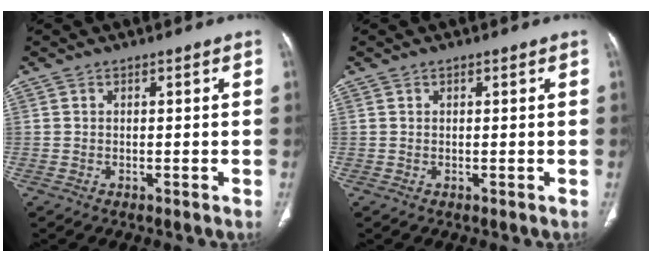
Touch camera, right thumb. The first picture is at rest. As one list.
[{"total": 0.0}]